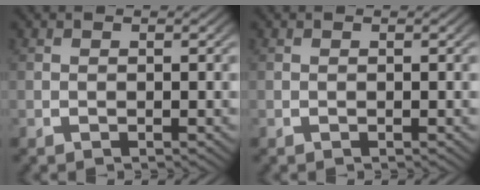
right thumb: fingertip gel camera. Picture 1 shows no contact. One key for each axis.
{"total": 0.0}